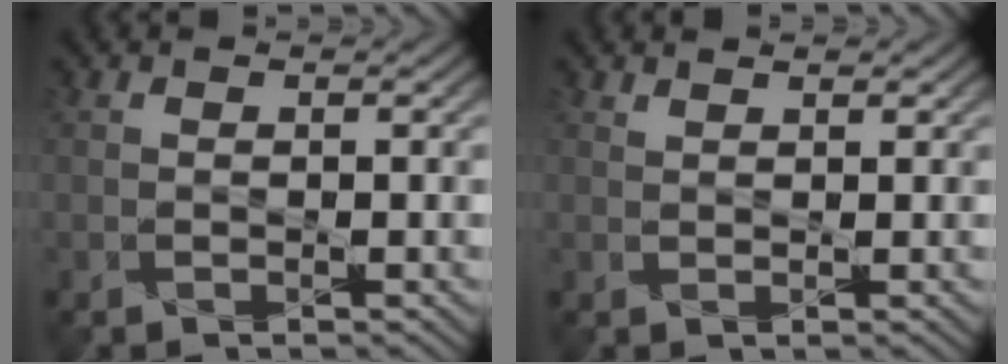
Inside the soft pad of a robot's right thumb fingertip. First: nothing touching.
{"total": 1.1, "force": [1.1, 0.1, -0.2], "torque": [0.001, -0.006, 0.019]}